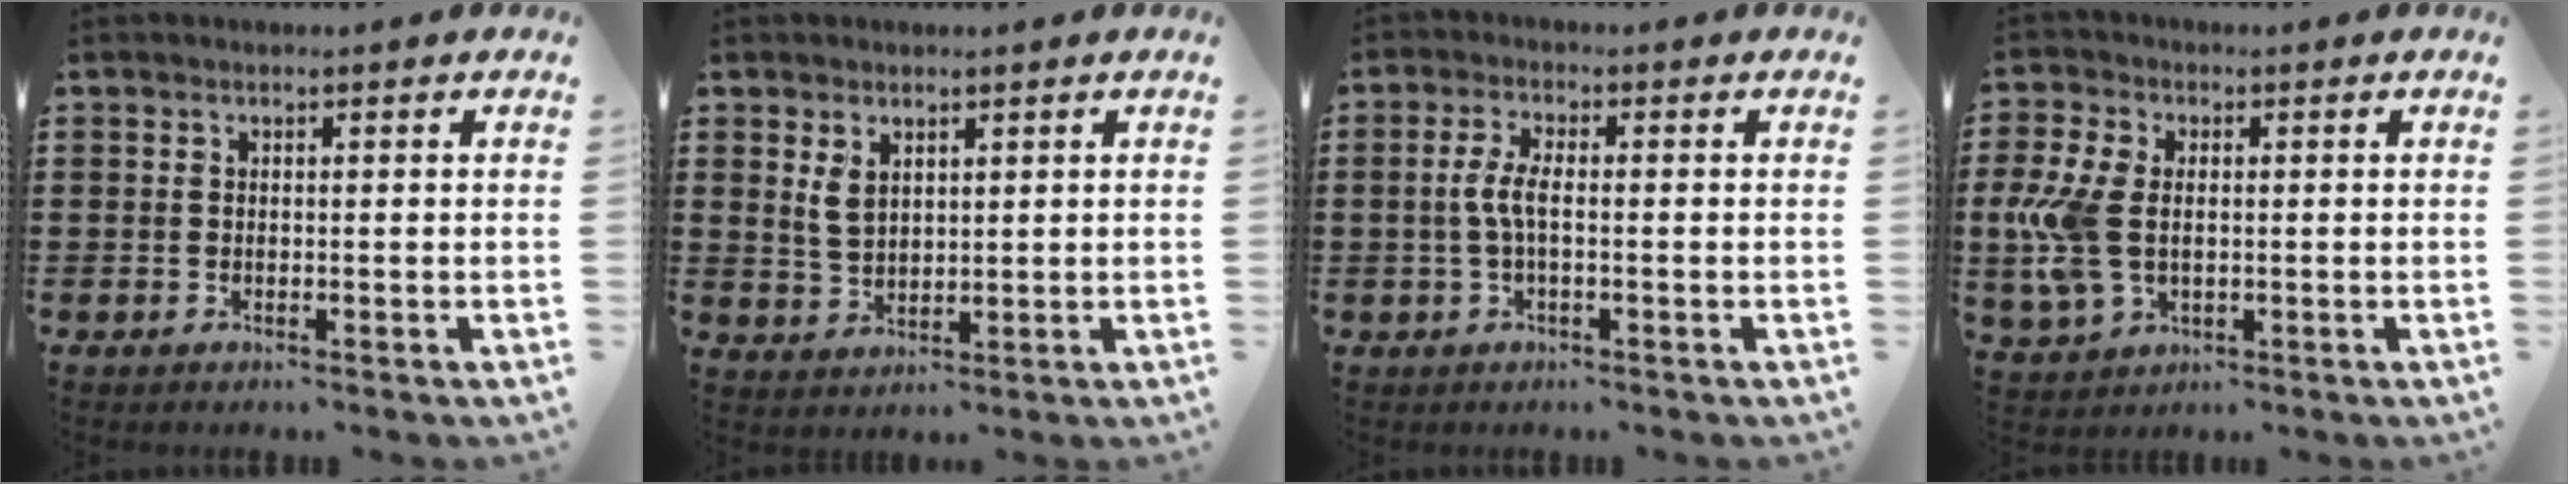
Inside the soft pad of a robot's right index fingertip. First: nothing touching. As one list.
[{"total": 3.3, "force": [1.6, 2.1, 2.0], "torque": [-0.046, 0.007, 0.030]}, {"total": 3.9, "force": [-0.4, 1.1, 3.7], "torque": [-0.089, -0.003, -0.017]}, {"total": 8.4, "force": [-0.2, 5.4, 6.5], "torque": [-0.178, -0.002, -0.014]}]